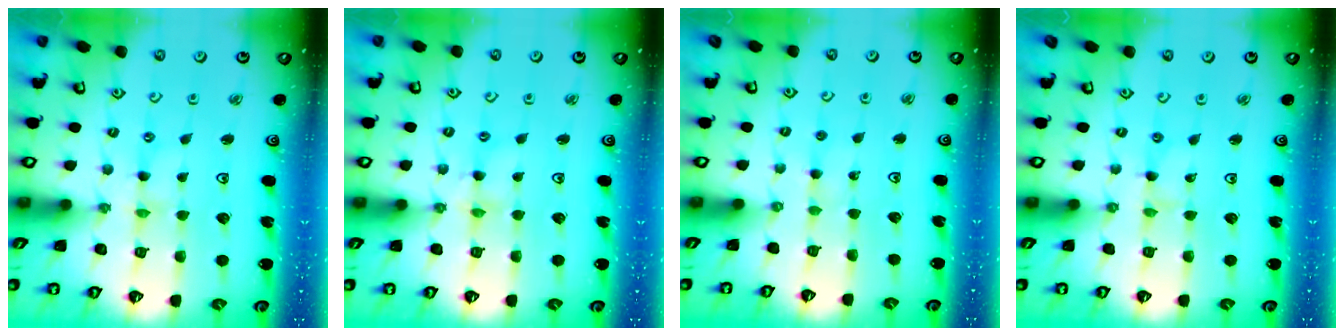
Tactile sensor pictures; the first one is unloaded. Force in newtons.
{"total": 2.9, "press": 2.9, "slide": 0.3}
{"total": 2.2, "press": 2.2, "slide": 0.2}
{"total": 0.0}